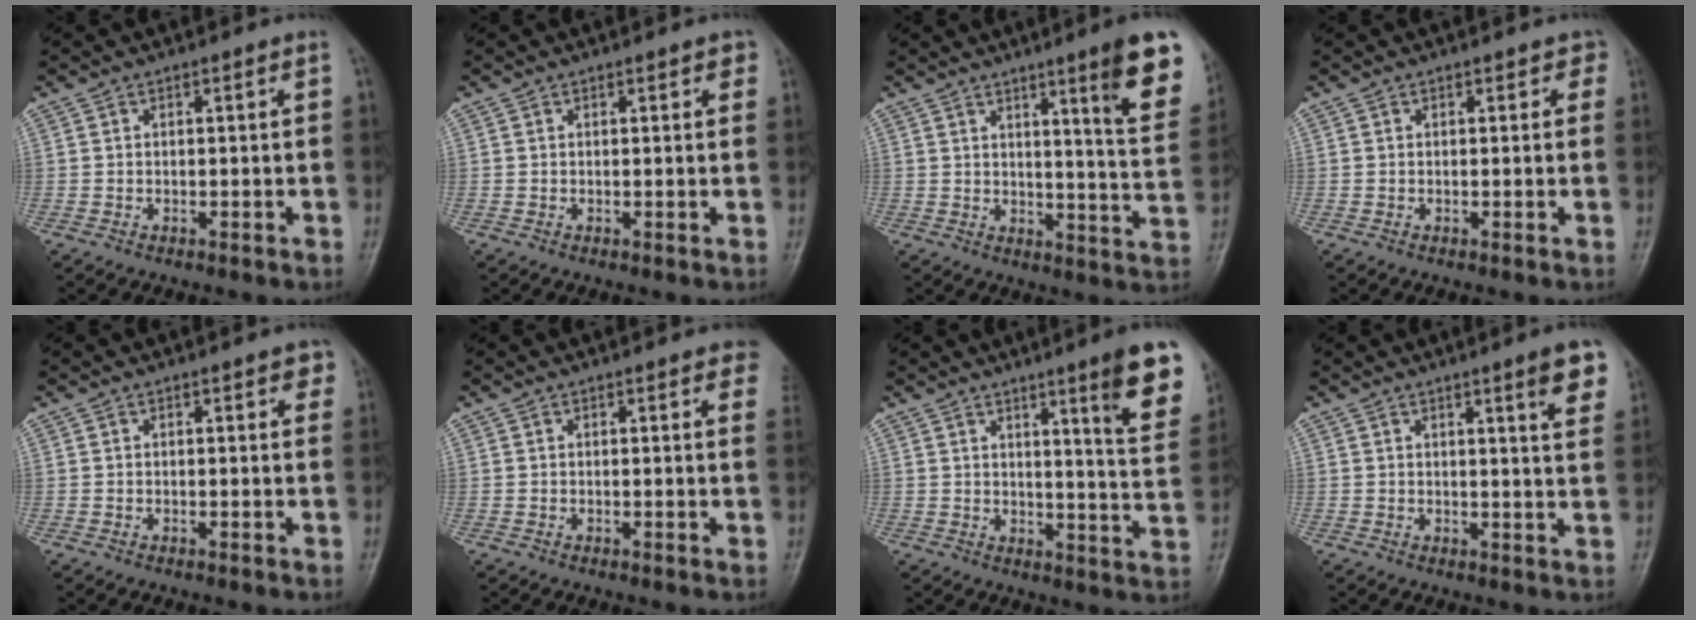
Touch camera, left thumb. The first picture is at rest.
{"total": 1.8, "force": [1.0, 0.9, 1.1], "torque": [0.000, -0.001, 0.008]}
{"total": 14.2, "force": [7.8, 1.2, 11.8], "torque": [-0.131, -0.046, 0.104]}
{"total": 1.6, "force": [0.8, 1.2, 0.6], "torque": [0.019, 0.001, 0.000]}
{"total": 2.8, "force": [1.6, 1.2, 1.9], "torque": [-0.005, -0.002, 0.012]}
{"total": 5.4, "force": [3.7, 1.8, 3.5], "torque": [-0.016, -0.004, 0.030]}
{"total": 13.4, "force": [7.6, 1.2, 11.0], "torque": [-0.121, -0.046, 0.099]}
{"total": 7.8, "force": [4.6, 0.6, 6.3], "torque": [-0.074, -0.025, 0.057]}